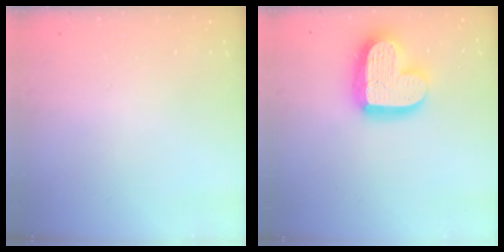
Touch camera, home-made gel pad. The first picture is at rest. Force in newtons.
{"total": 18.7, "press": 18.6, "slide": 1.5}